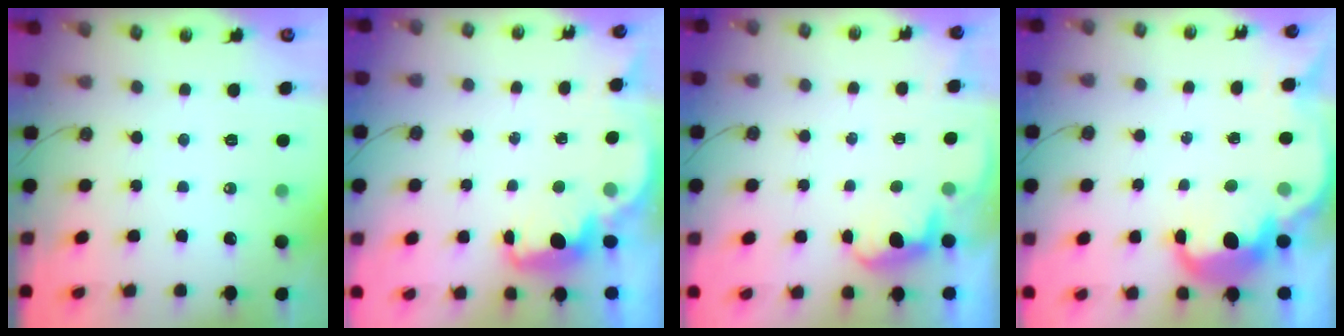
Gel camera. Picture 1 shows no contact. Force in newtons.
{"total": 2.2, "press": 2.1, "slide": 0.8}
{"total": 2.3, "press": 2.1, "slide": 0.9}
{"total": 7.6, "press": 7.6, "slide": 0.4}